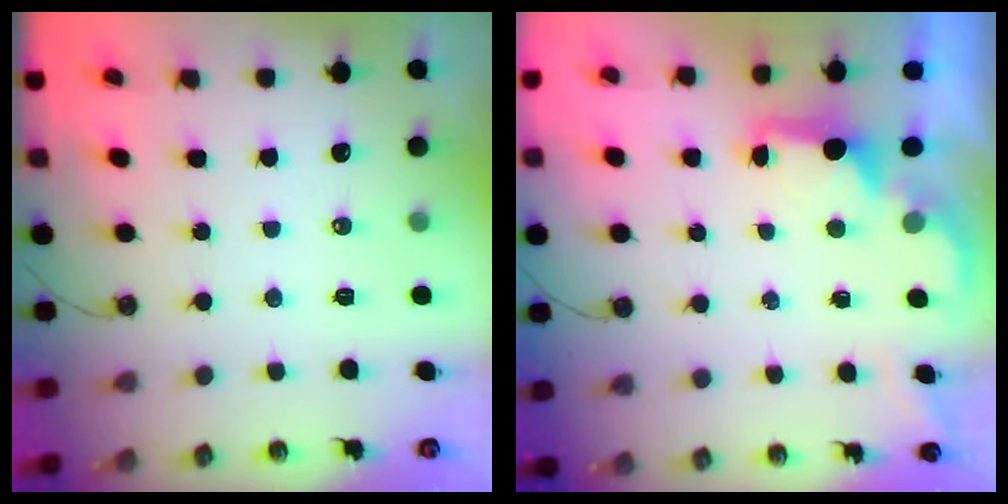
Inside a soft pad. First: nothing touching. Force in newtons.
{"total": 2.1, "press": 1.9, "slide": 0.8}